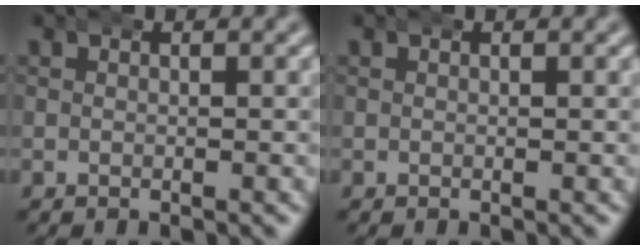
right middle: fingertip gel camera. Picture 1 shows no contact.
{"total": 0.0}